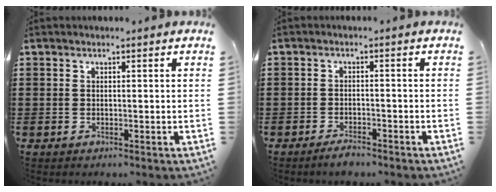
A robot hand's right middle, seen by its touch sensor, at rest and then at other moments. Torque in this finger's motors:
{"motor_torque": [2.14, 0.00, 0.00, 0.04]}